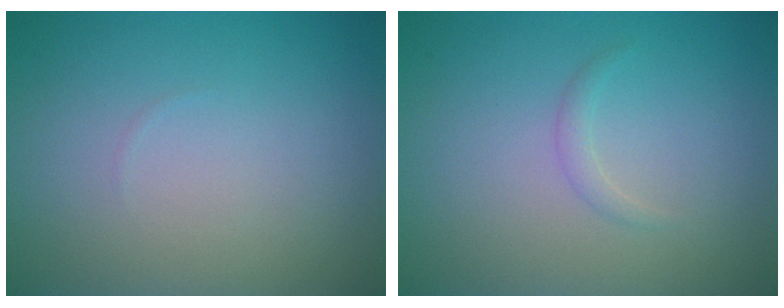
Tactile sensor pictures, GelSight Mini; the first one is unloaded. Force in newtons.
{"total": 0.8, "press": 0.8, "slide": 0.0}